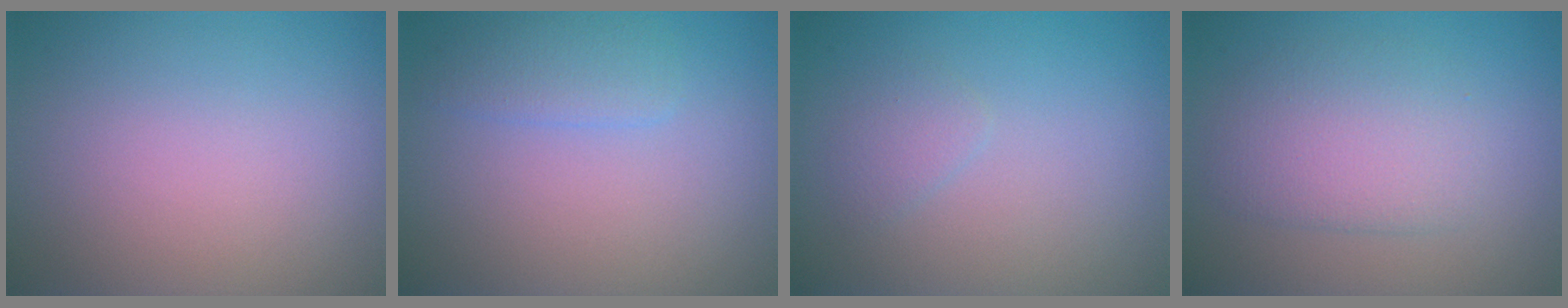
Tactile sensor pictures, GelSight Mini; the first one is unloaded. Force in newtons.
{"total": 1.9, "press": 1.9, "slide": 0.2}
{"total": 1.1, "press": 1.1, "slide": 0.1}
{"total": 3.6, "press": 3.6, "slide": 0.2}